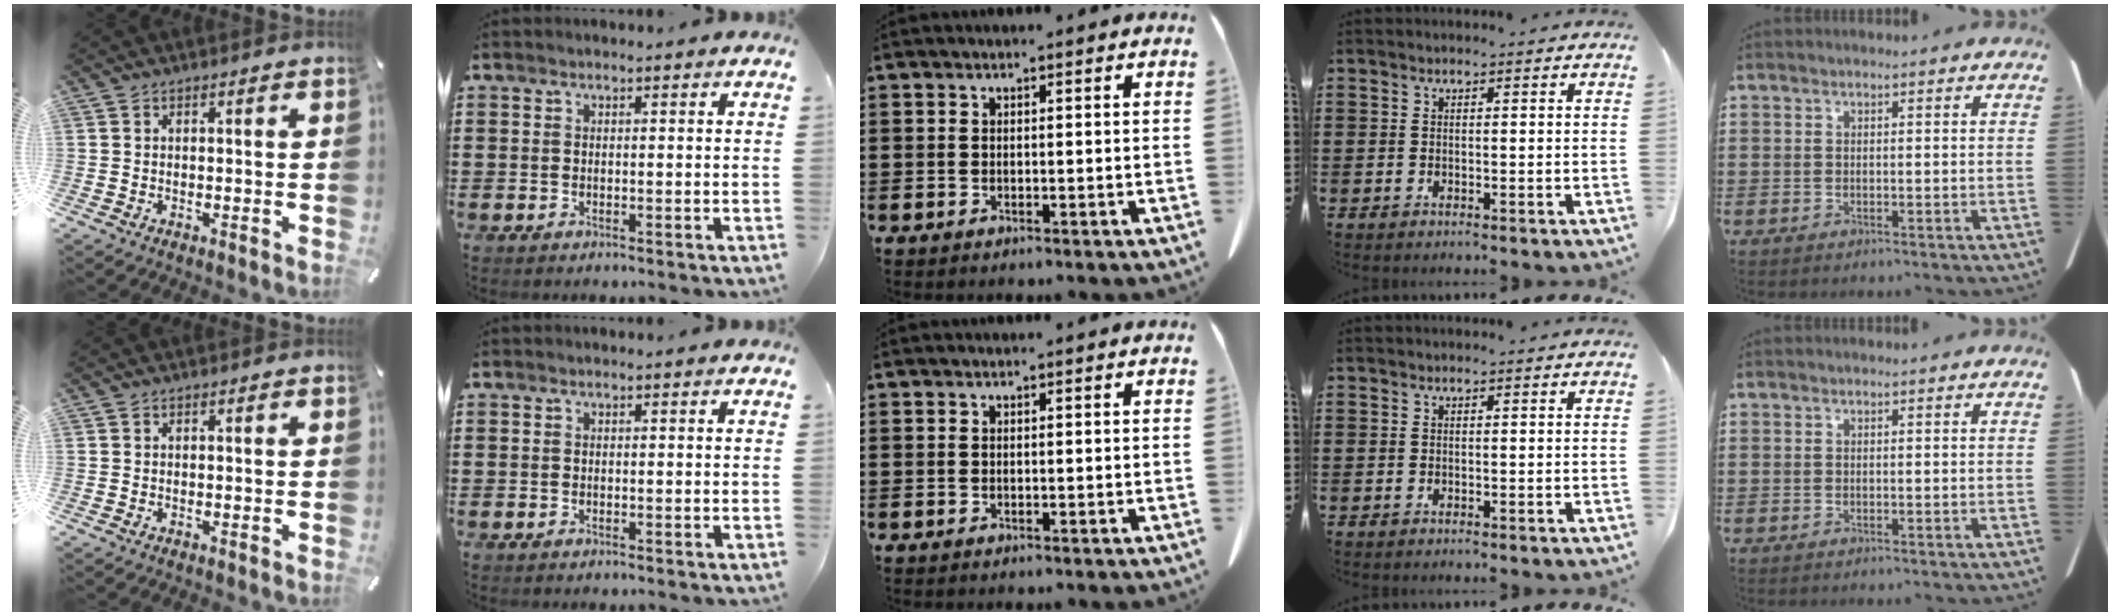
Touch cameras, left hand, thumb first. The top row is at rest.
{}